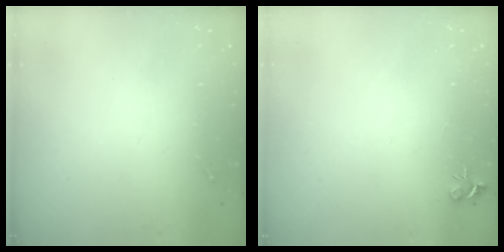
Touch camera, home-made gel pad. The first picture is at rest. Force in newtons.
{"total": 4.7, "press": 4.7, "slide": 0.6}